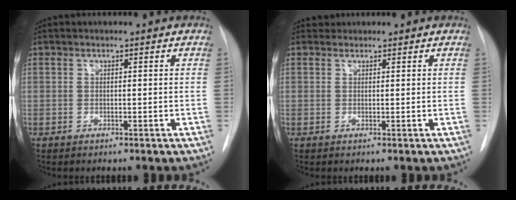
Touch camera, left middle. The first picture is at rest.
{"total": 0.8, "force": [0.7, 0.3, -0.3], "torque": [-0.001, 0.008, 0.012]}